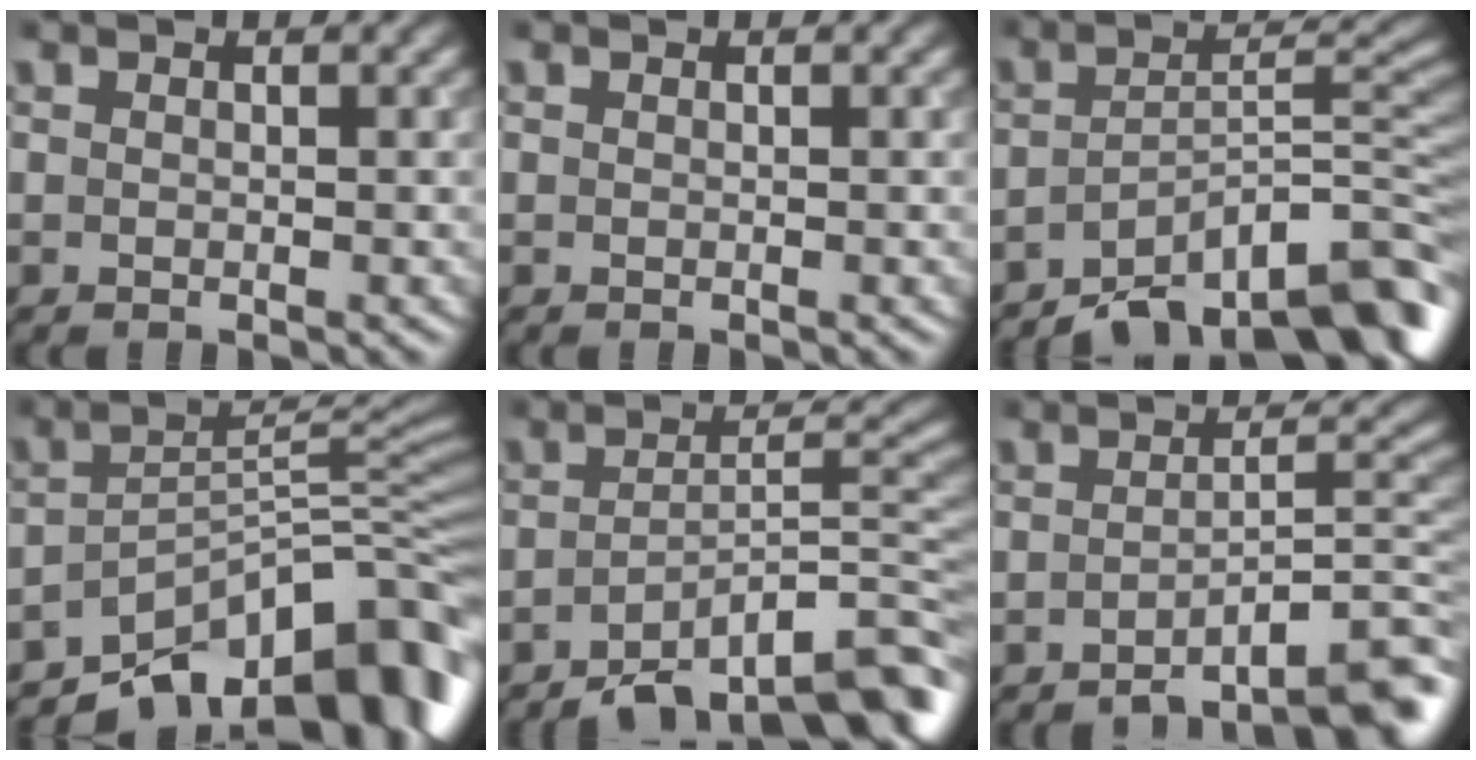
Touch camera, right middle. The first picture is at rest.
{"total": 0.0}
{"total": 10.4, "force": [-7.6, 3.0, 6.5], "torque": [-0.077, 0.003, -0.127]}
{"total": 13.2, "force": [-9.2, 4.8, 8.1], "torque": [-0.105, 0.006, -0.148]}
{"total": 9.5, "force": [-6.8, 2.7, 6.0], "torque": [-0.073, 0.003, -0.113]}
{"total": 5.9, "force": [-4.3, 1.4, 3.8], "torque": [-0.040, 0.013, -0.061]}